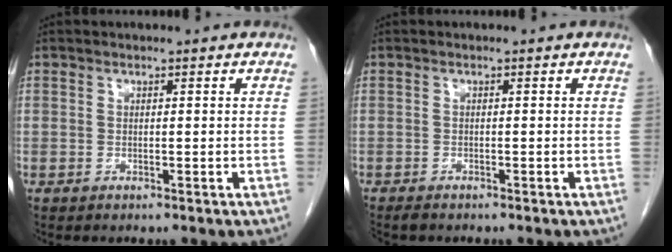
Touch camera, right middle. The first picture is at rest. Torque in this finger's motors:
{"motor_torque": [1.11, -1.03, 0.16, 0.06]}